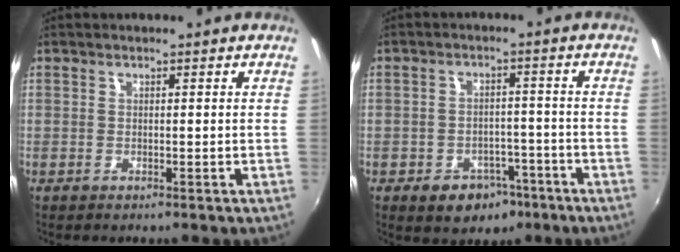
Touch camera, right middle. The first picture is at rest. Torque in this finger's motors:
{"motor_torque": [0.44, -0.40, 0.00, -0.01]}